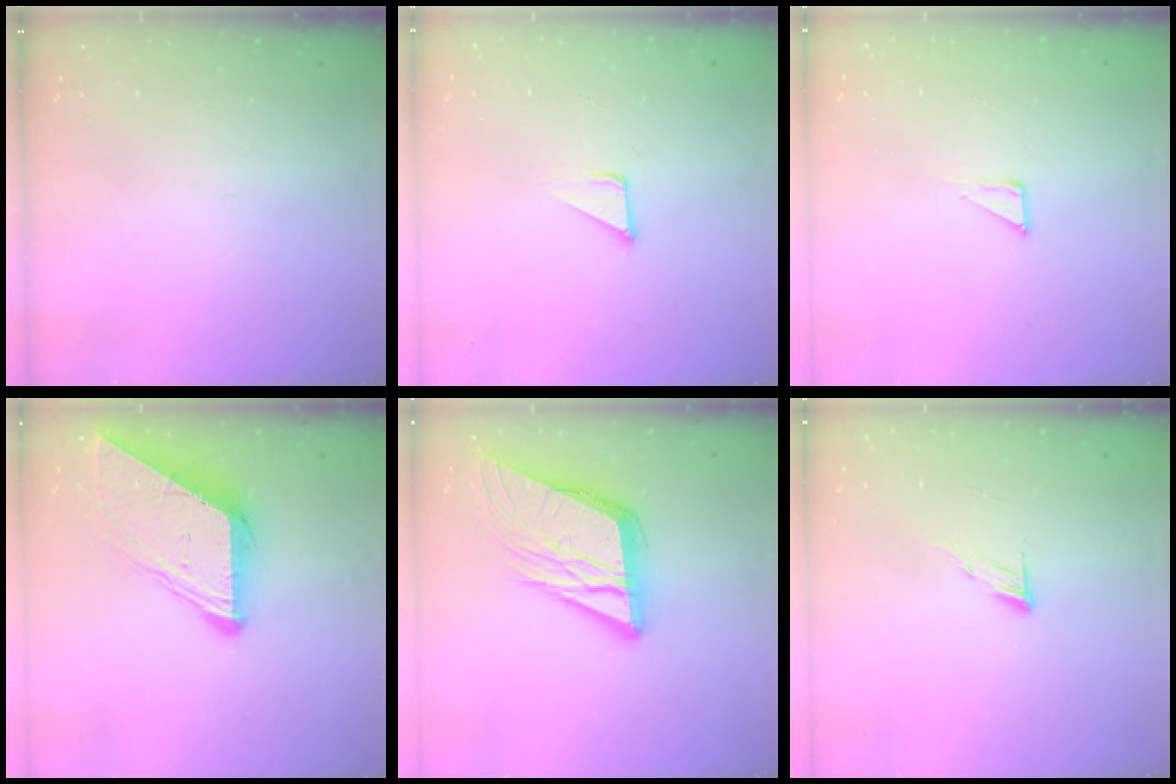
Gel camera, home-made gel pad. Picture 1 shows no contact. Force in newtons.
{"total": 2.2, "press": 2.2, "slide": 0.2}
{"total": 2.3, "press": 2.3, "slide": 0.1}
{"total": 10.3, "press": 10.3, "slide": 0.9}
{"total": 15.2, "press": 15.0, "slide": 2.6}
{"total": 5.0, "press": 4.9, "slide": 0.5}